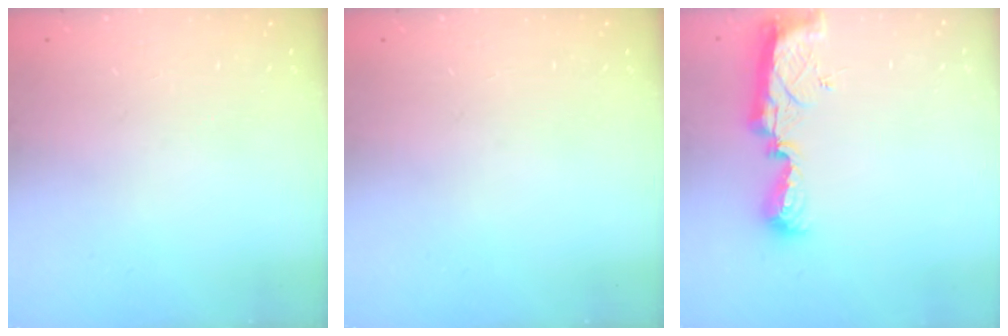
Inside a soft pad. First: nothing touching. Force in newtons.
{"total": 0.0}
{"total": 9.4, "press": 9.4, "slide": 0.4}